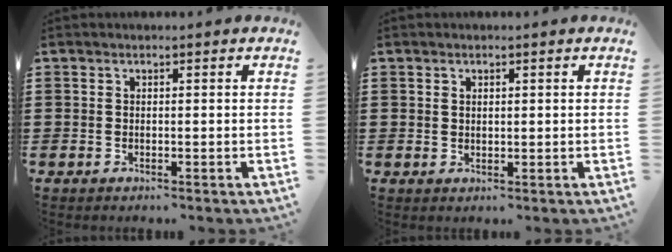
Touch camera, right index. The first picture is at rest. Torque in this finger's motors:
{"motor_torque": [-0.84, 1.30, -0.06, -0.01]}